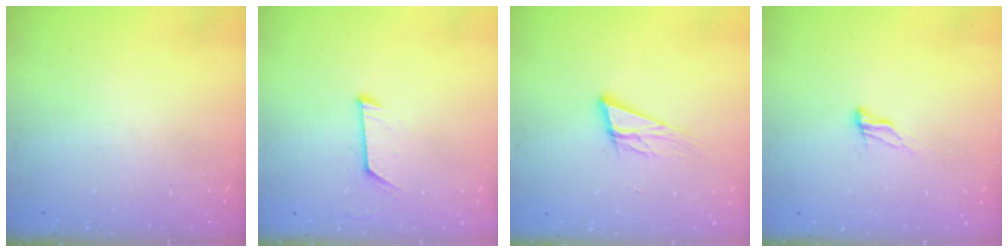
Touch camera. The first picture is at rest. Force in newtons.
{"total": 6.3, "press": 6.3, "slide": 0.5}
{"total": 12.2, "press": 11.7, "slide": 3.4}
{"total": 5.8, "press": 5.8, "slide": 0.5}